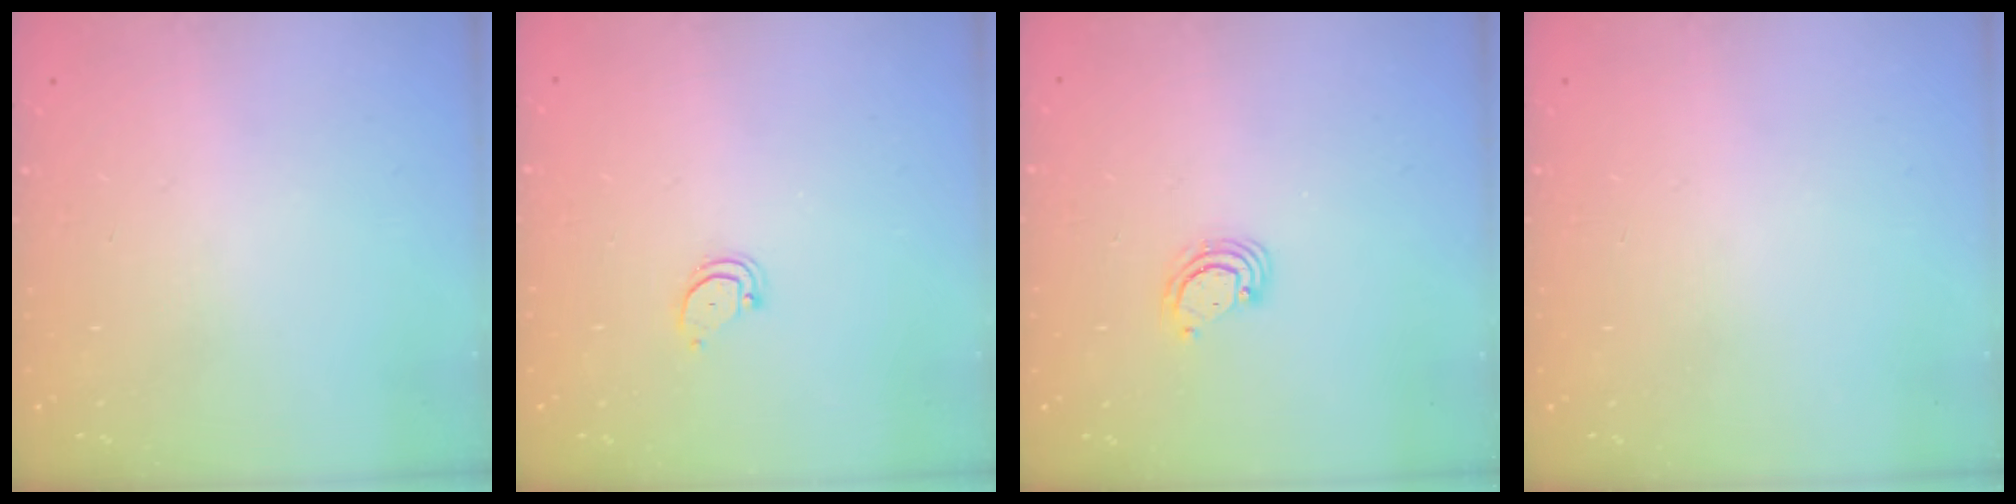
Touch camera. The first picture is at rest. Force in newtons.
{"total": 3.0, "press": 3.0, "slide": 0.3}
{"total": 2.4, "press": 2.4, "slide": 0.2}
{"total": 0.0}